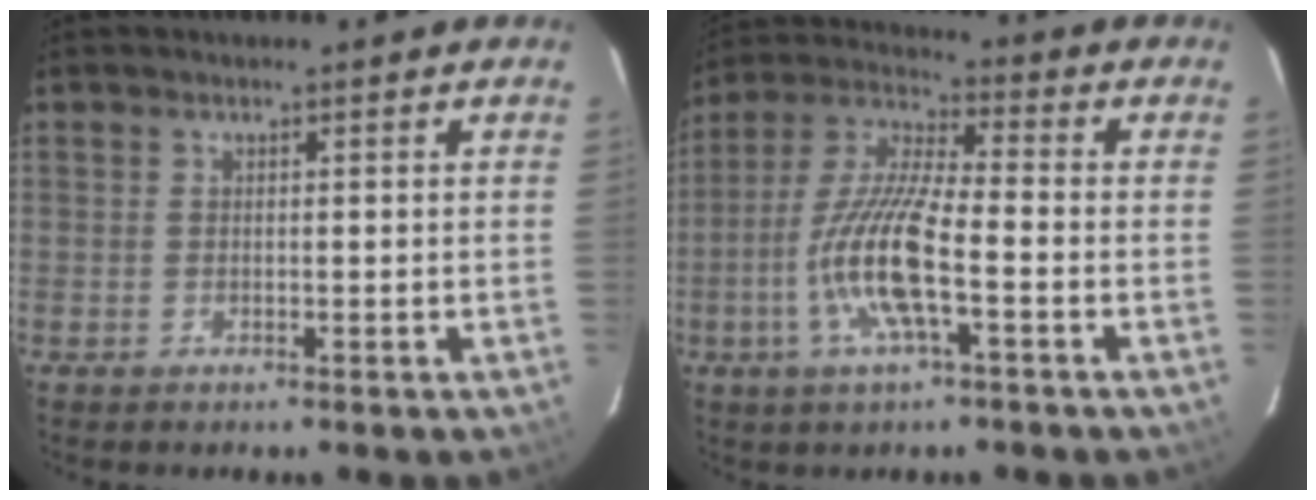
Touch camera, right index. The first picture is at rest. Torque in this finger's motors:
{"motor_torque": [2.14, 0.00, 0.73, 0.21]}